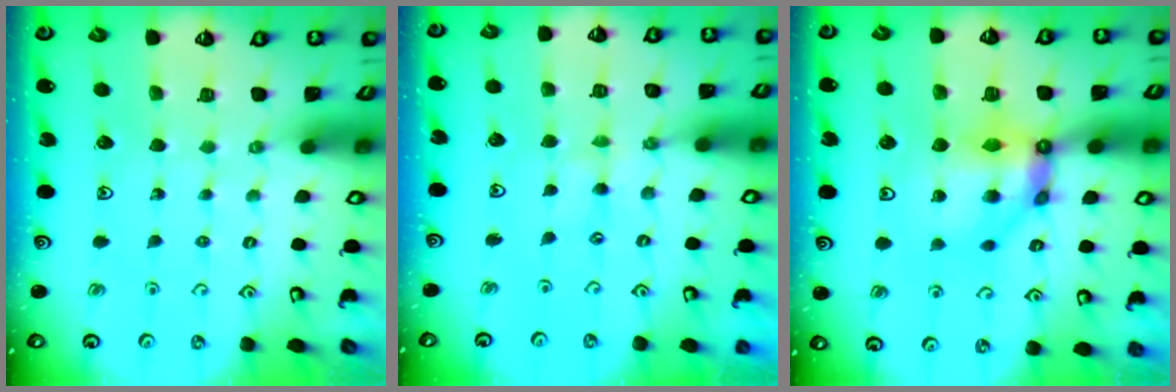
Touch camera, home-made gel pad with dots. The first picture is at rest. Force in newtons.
{"total": 2.2, "press": 2.2, "slide": 0.3}
{"total": 8.9, "press": 8.9, "slide": 1.0}